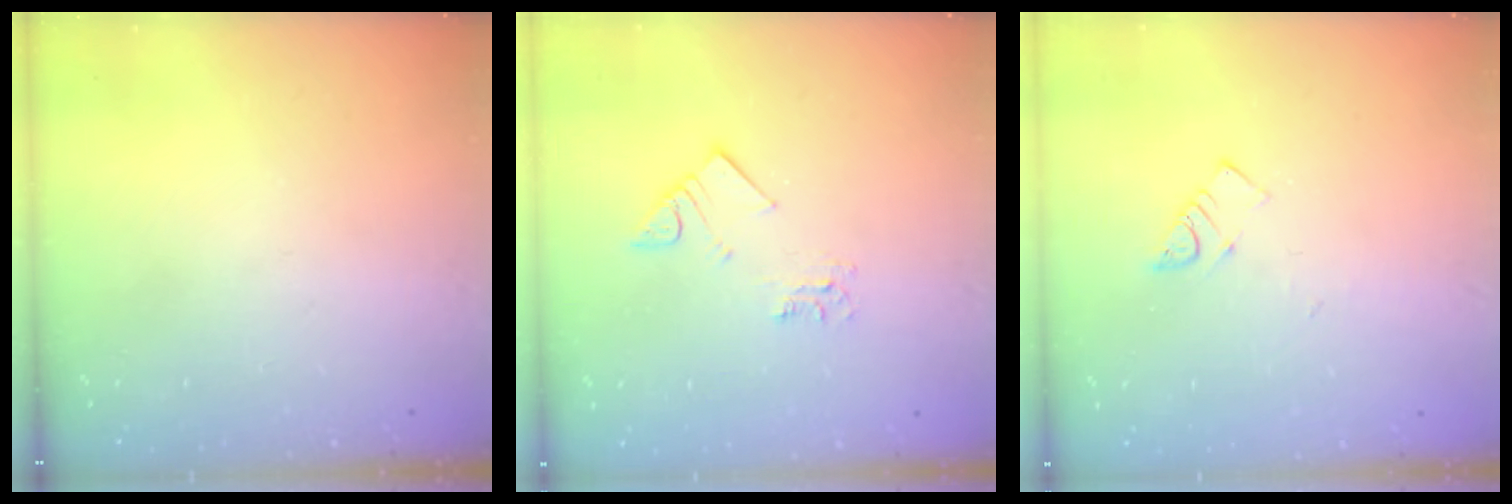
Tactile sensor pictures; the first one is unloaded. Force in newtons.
{"total": 3.4, "press": 3.4, "slide": 0.2}
{"total": 3.9, "press": 3.9, "slide": 0.5}